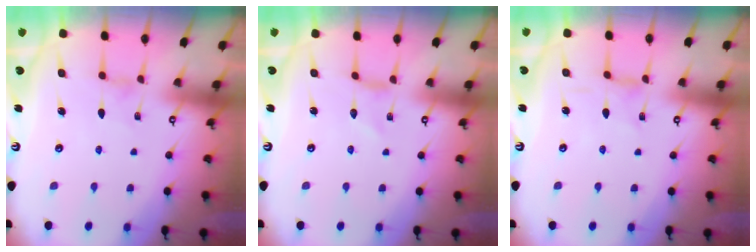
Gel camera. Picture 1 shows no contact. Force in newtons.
{"total": 0.0}
{"total": 1.1, "press": 1.1, "slide": 0.2}